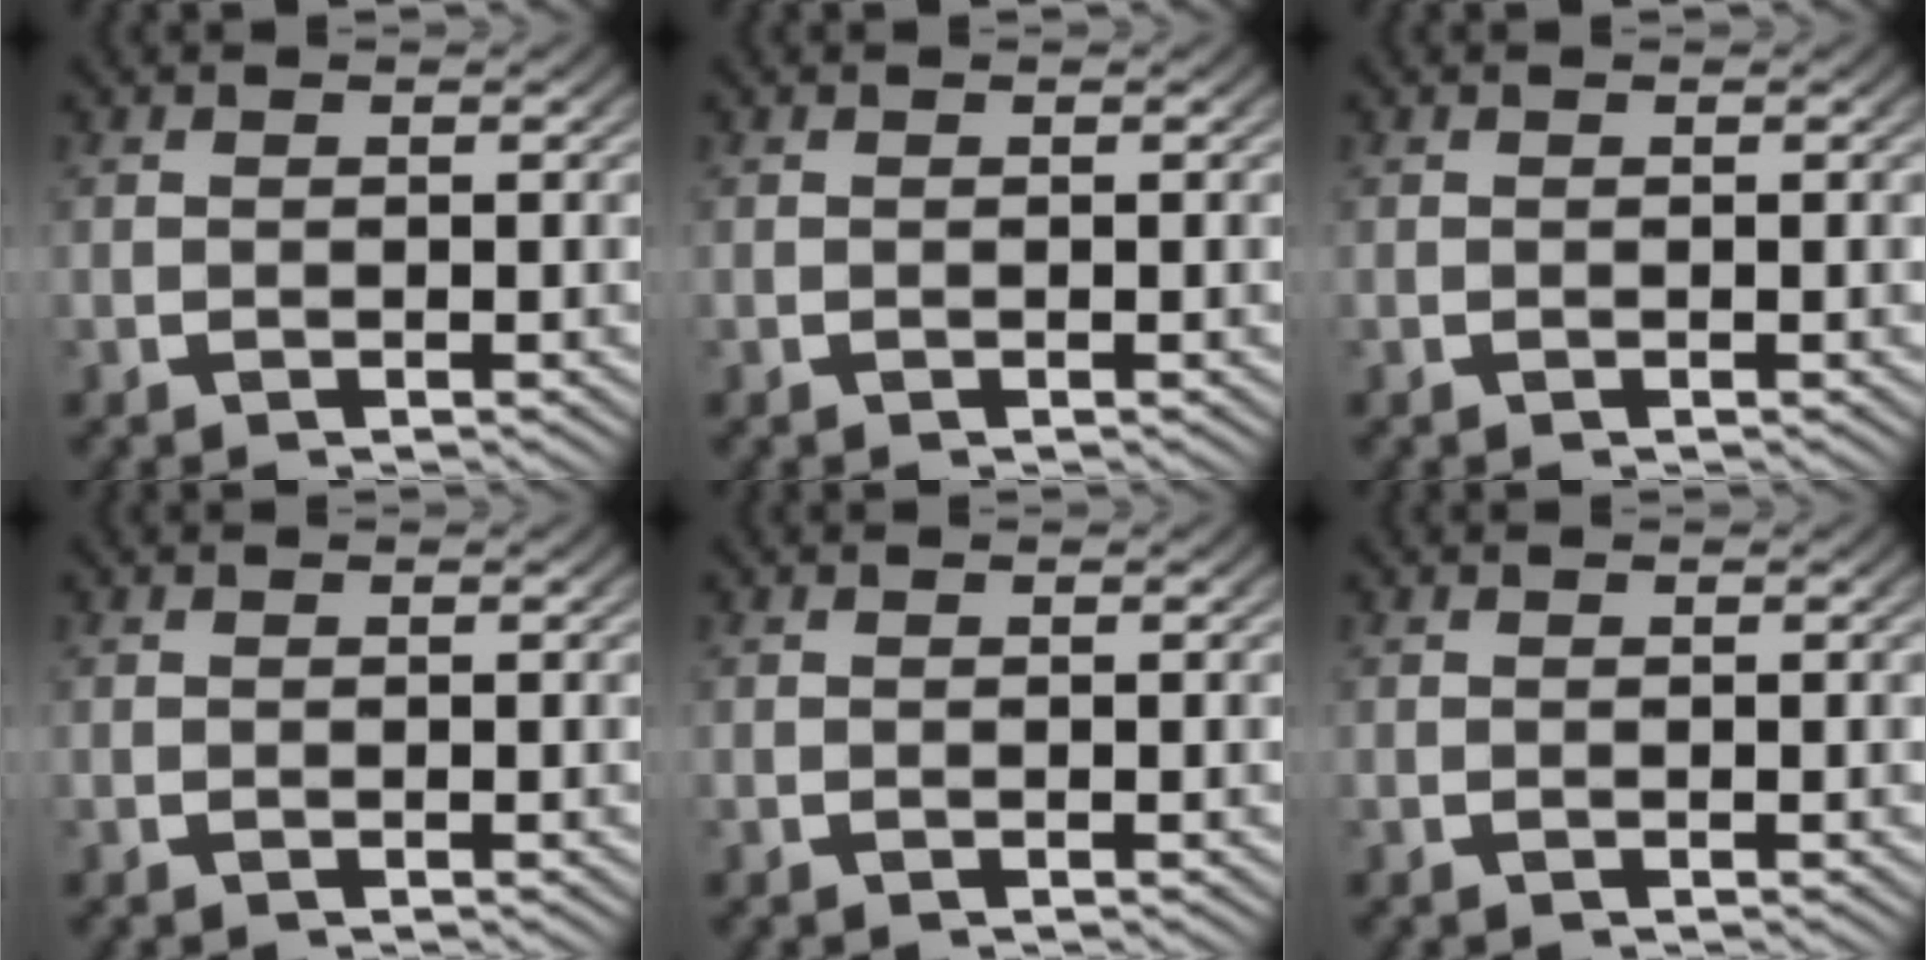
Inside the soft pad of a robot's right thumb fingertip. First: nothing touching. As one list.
[{"total": 0.0}, {"total": 0.0}, {"total": 0.0}, {"total": 0.0}, {"total": 0.0}]